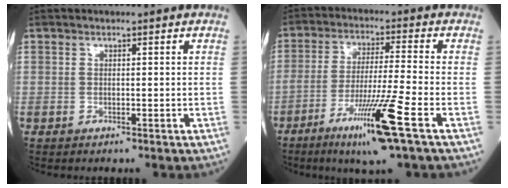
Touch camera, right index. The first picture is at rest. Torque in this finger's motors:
{"motor_torque": [1.60, -0.55, 0.90, 0.21]}